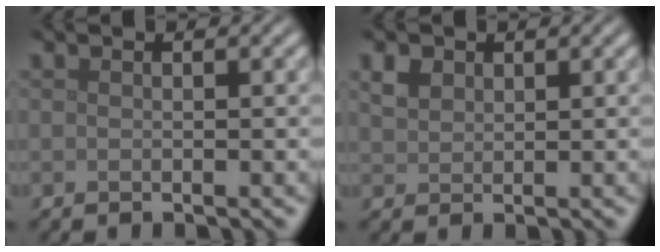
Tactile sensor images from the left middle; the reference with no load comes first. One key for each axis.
{"total": 1.7, "fx": 1.0, "fy": 1.2, "fz": 0.7, "tx": -0.017, "ty": 0.003, "tz": 0.020}